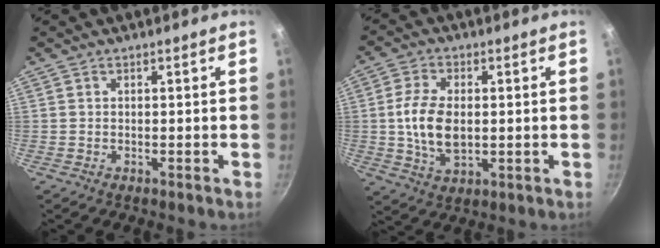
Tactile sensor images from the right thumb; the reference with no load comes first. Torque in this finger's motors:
{"motor_torque": [-0.60, 1.36, 1.16, -0.26, 0.35]}